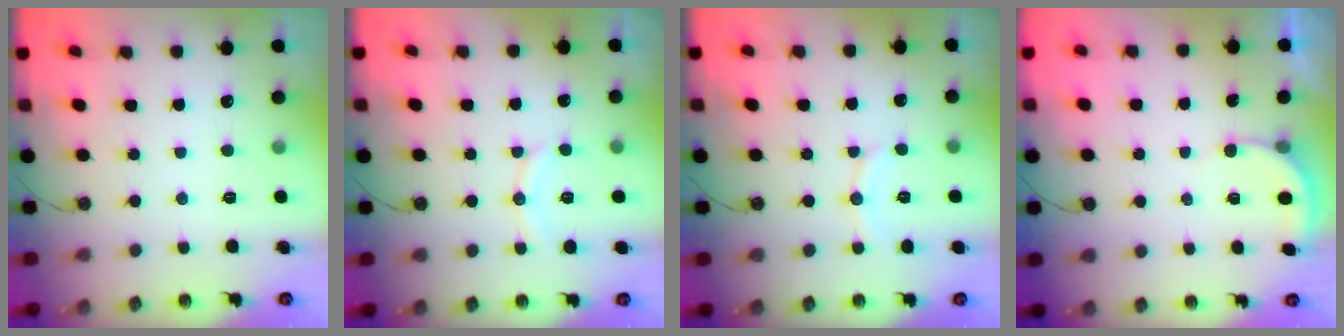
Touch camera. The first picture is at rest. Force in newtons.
{"total": 6.9, "press": 6.8, "slide": 0.8}
{"total": 6.5, "press": 6.5, "slide": 0.2}
{"total": 2.7, "press": 2.7, "slide": 0.5}